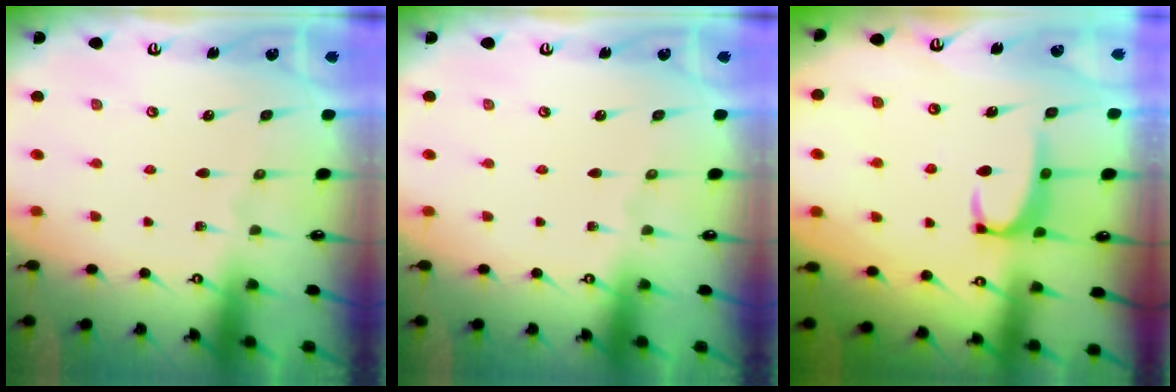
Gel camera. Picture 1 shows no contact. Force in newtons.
{"total": 0.0}
{"total": 2.2, "press": 2.1, "slide": 0.7}